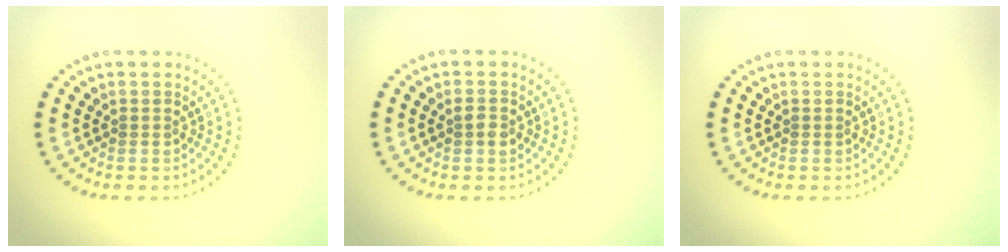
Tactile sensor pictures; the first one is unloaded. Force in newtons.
{"total": 1.3, "press": 1.3, "slide": 0.1}
{"total": 0.0}